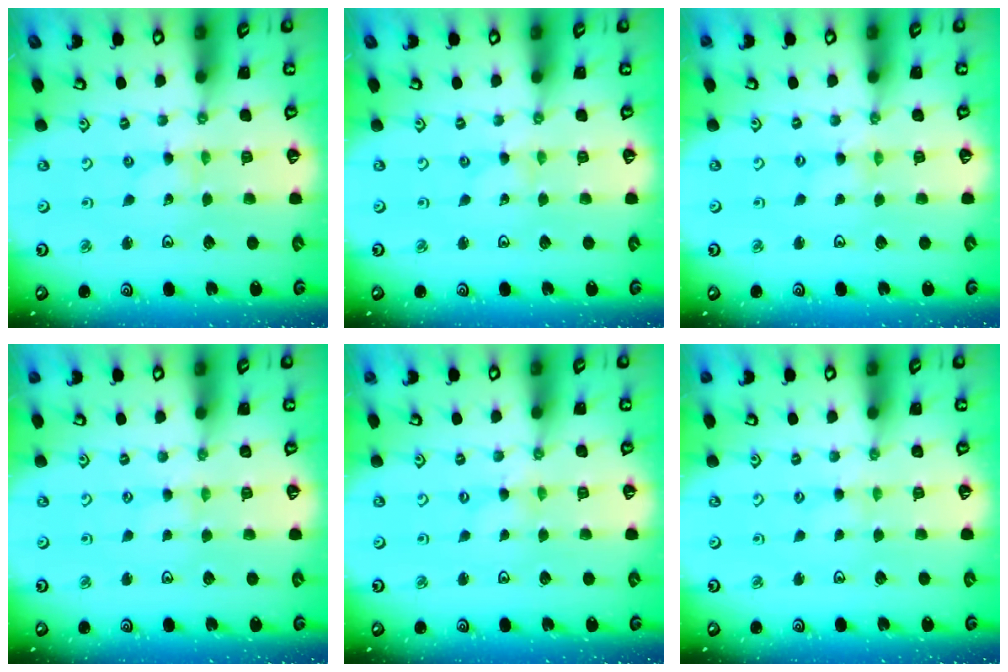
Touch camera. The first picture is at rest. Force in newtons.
{"total": 0.0}
{"total": 0.8, "press": 0.8, "slide": 0.1}
{"total": 0.7, "press": 0.7, "slide": 0.2}
{"total": 0.0}
{"total": 0.7, "press": 0.7, "slide": 0.2}